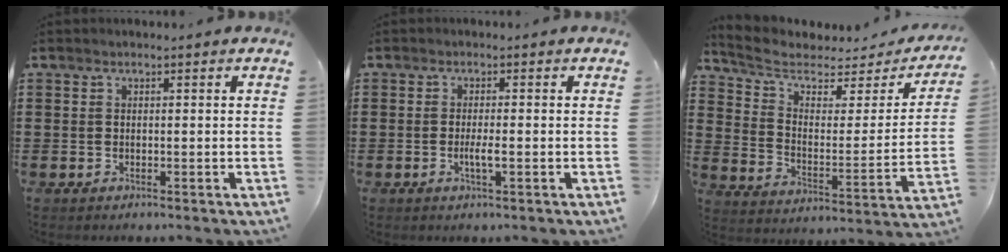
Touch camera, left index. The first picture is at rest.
{"total": 2.3, "force": [-0.8, 0.3, 2.1], "torque": [-0.044, -0.003, -0.016]}
{"total": 5.5, "force": [4.0, 2.5, 2.8], "torque": [-0.076, -0.024, 0.068]}